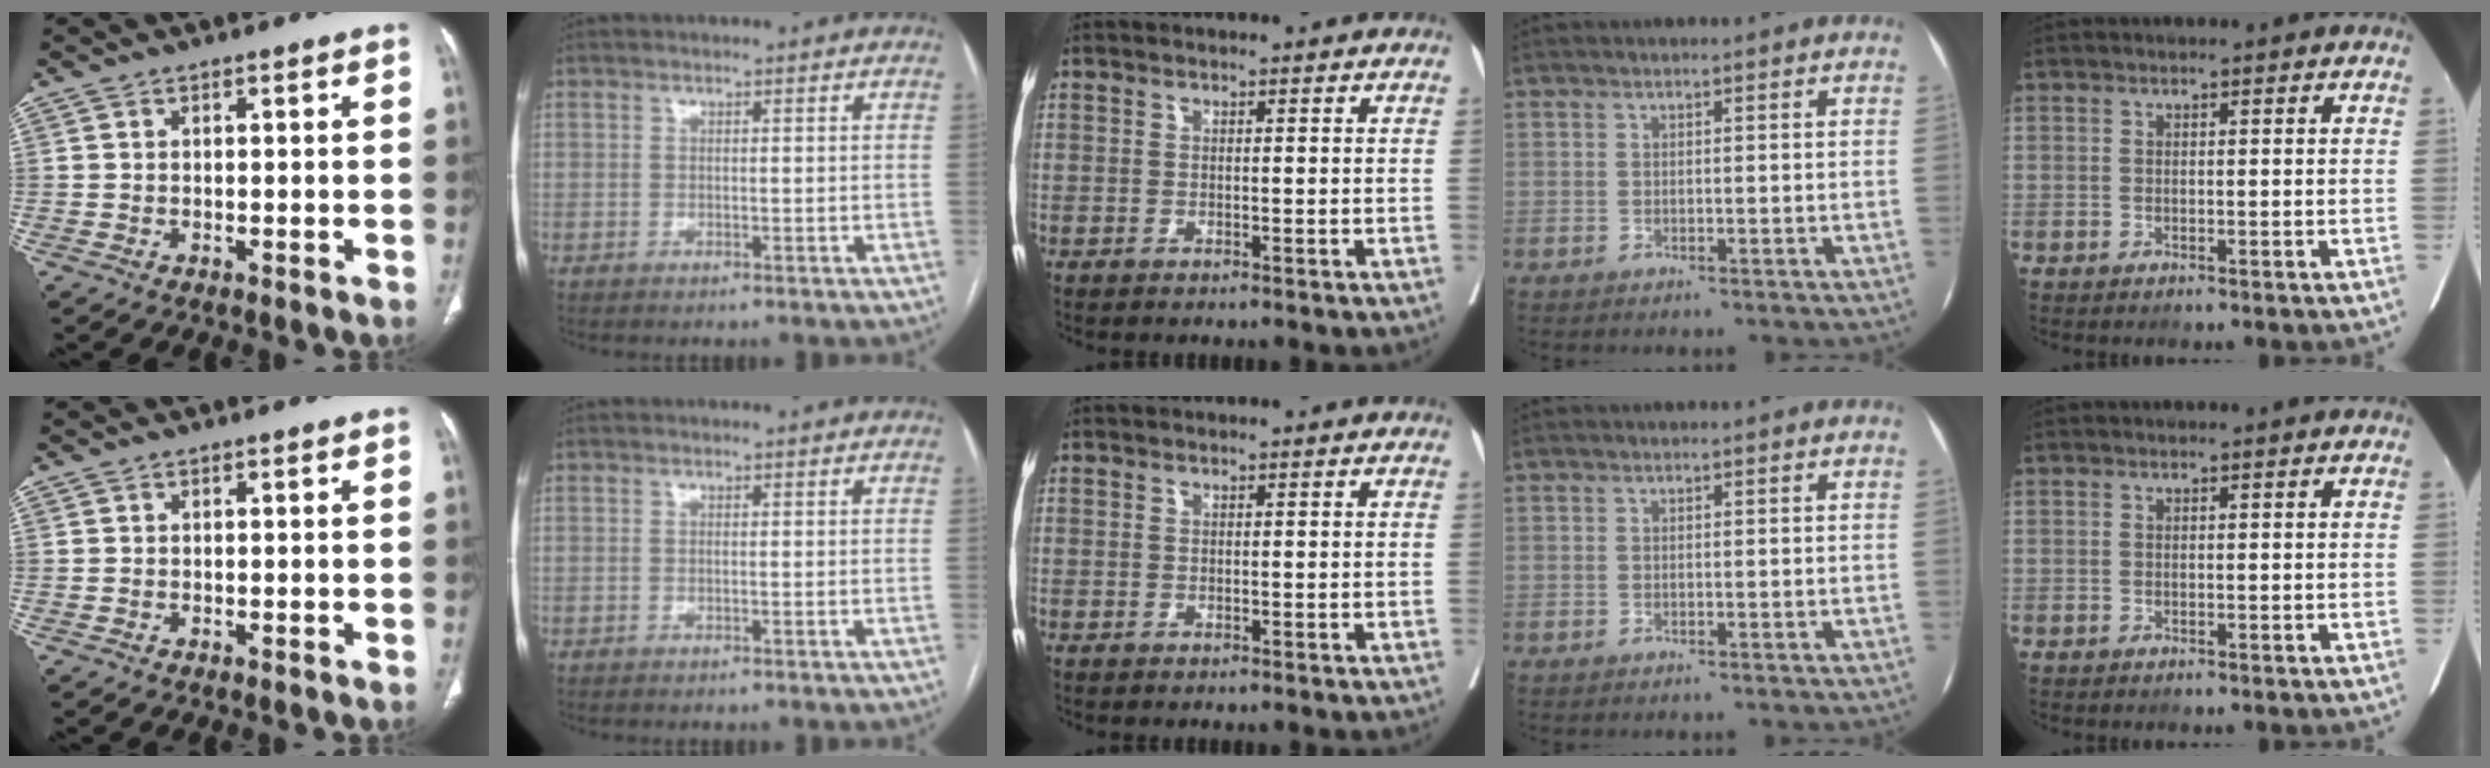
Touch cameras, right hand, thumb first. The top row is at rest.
{}